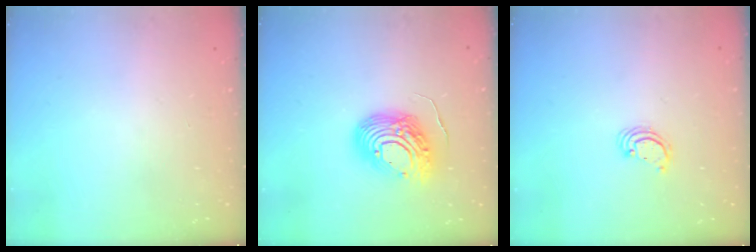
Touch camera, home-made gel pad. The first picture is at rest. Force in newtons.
{"total": 15.0, "press": 14.9, "slide": 1.9}
{"total": 2.2, "press": 2.2, "slide": 0.2}